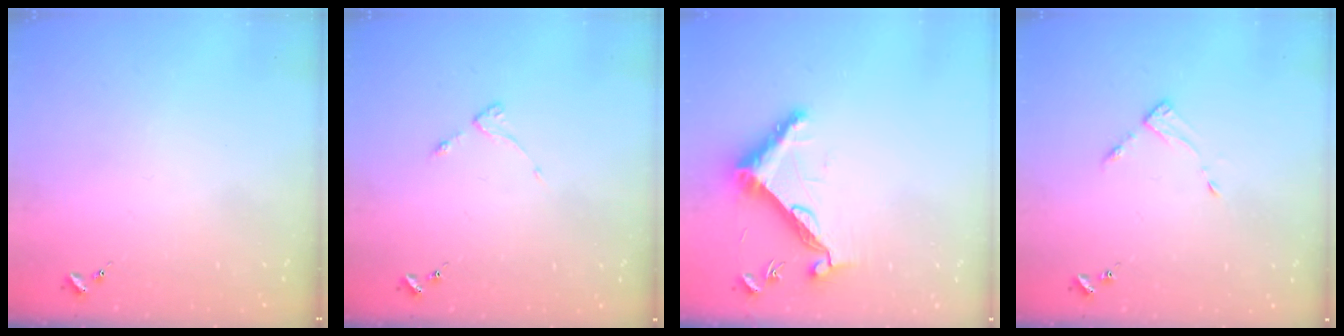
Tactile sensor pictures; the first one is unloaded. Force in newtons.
{"total": 2.8, "press": 2.7, "slide": 0.5}
{"total": 11.1, "press": 11.0, "slide": 0.7}
{"total": 3.5, "press": 3.5, "slide": 0.4}